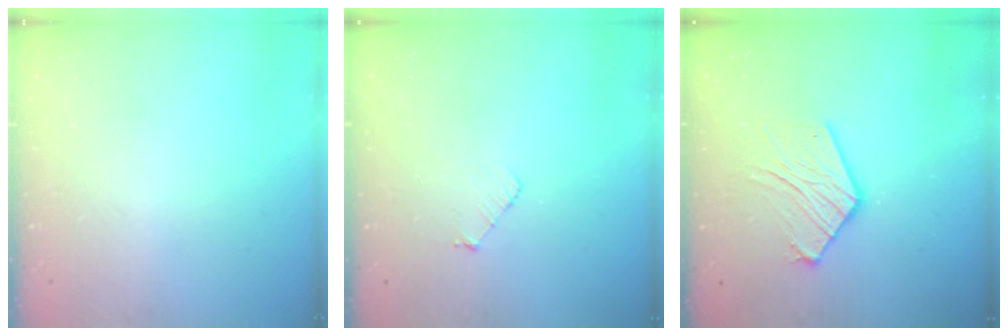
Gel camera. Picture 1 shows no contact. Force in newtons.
{"total": 3.8, "press": 3.8, "slide": 0.3}
{"total": 11.4, "press": 11.4, "slide": 0.8}